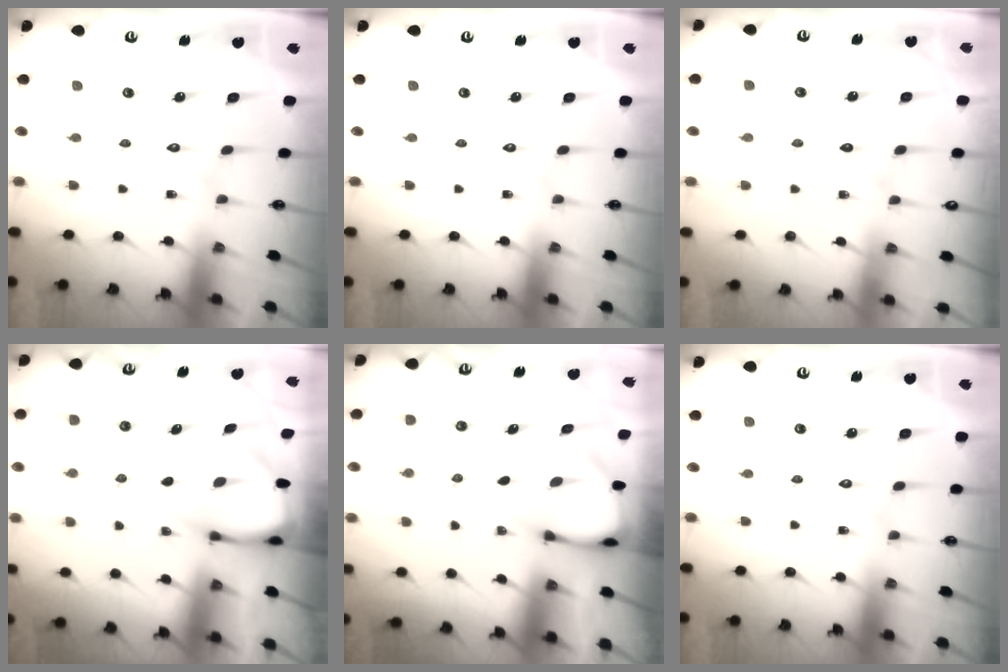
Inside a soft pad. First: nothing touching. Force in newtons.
{"total": 0.0}
{"total": 2.6, "press": 2.6, "slide": 0.2}
{"total": 3.3, "press": 3.3, "slide": 0.3}
{"total": 3.0, "press": 3.0, "slide": 0.2}
{"total": 0.0}